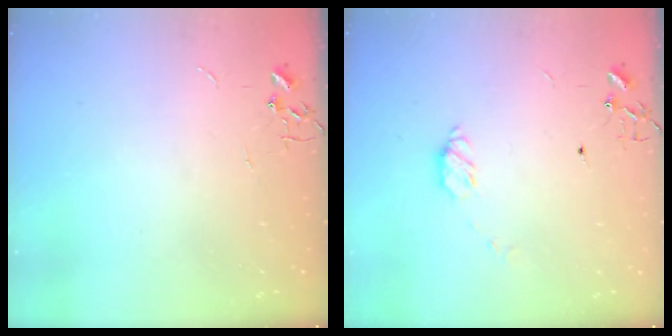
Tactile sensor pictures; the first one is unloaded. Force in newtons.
{"total": 5.6, "press": 5.6, "slide": 0.4}